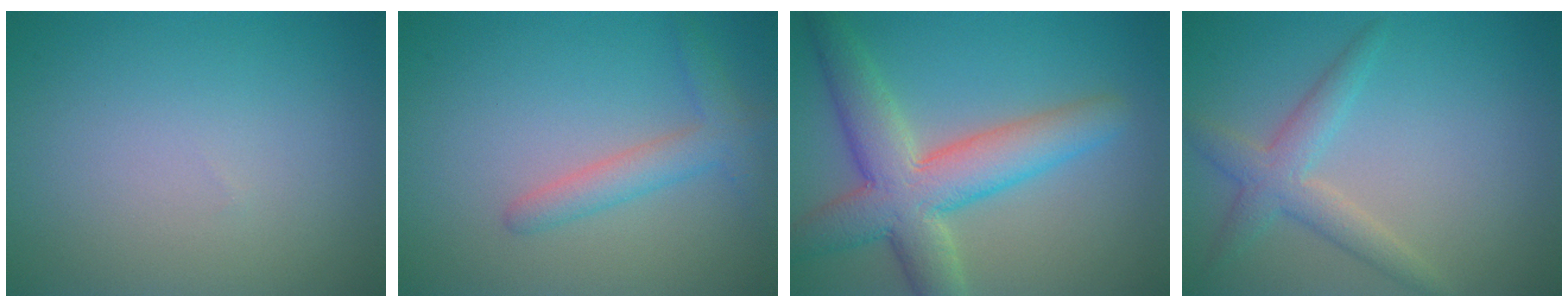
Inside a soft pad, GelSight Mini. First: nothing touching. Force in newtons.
{"total": 2.1, "press": 2.1, "slide": 0.2}
{"total": 7.8, "press": 7.8, "slide": 0.5}
{"total": 3.1, "press": 3.0, "slide": 0.2}